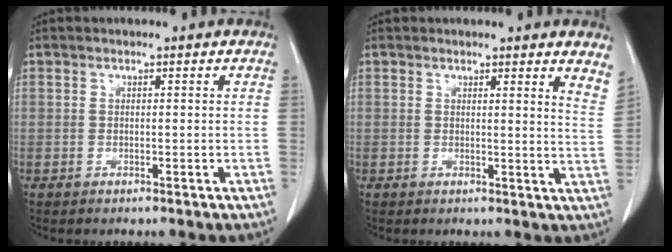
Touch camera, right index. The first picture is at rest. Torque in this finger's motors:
{"motor_torque": [-0.08, 0.21, 0.00, 0.00]}